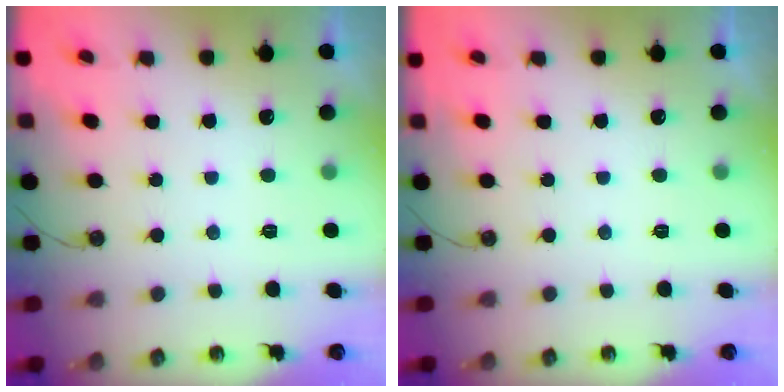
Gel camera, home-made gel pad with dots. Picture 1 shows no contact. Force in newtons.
{"total": 0.0}